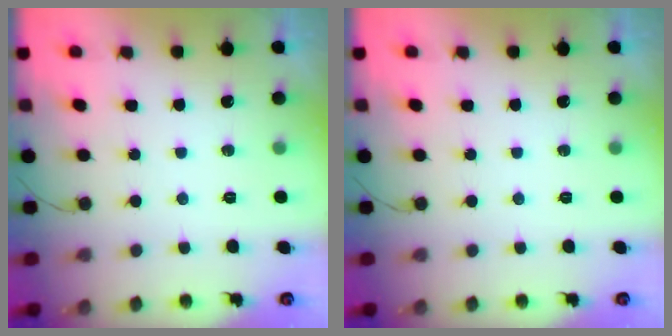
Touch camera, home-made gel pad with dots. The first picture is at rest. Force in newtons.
{"total": 0.0}